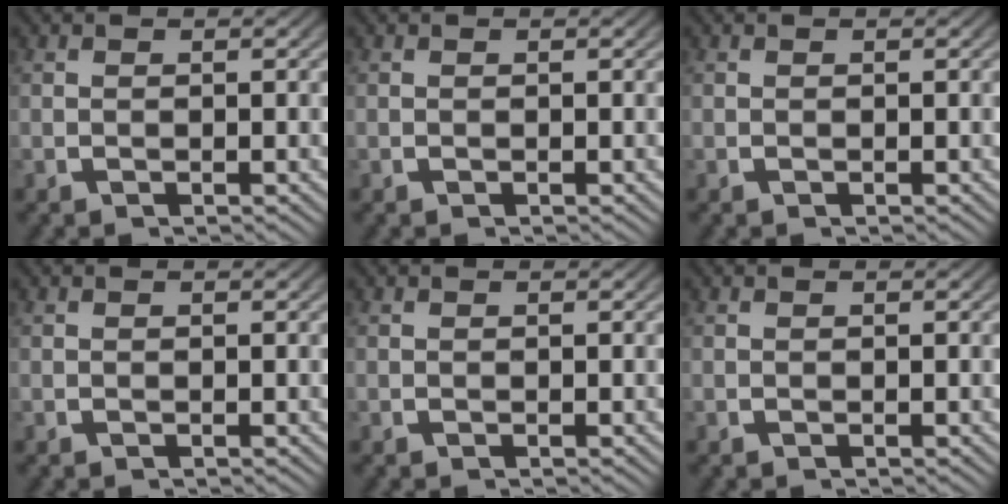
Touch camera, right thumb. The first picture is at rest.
{"total": 0.0}
{"total": 0.0}
{"total": 0.0}
{"total": 0.0}
{"total": 0.0}